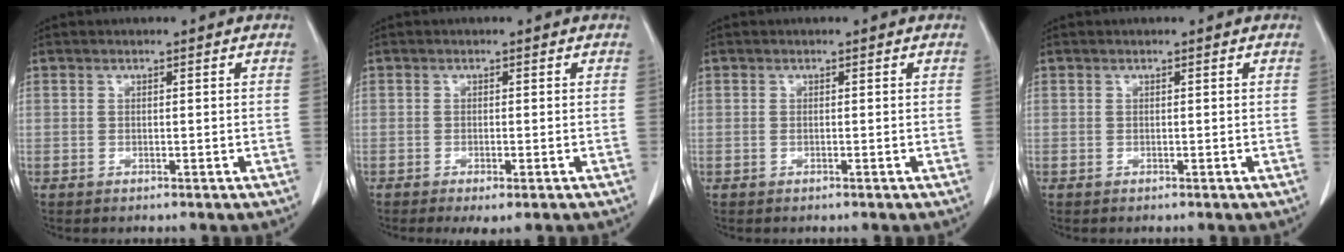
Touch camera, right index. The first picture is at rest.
{"total": 2.5, "force": [-1.5, 0.4, 2.0], "torque": [-0.026, -0.006, -0.019]}
{"total": 0.0}
{"total": 0.0}